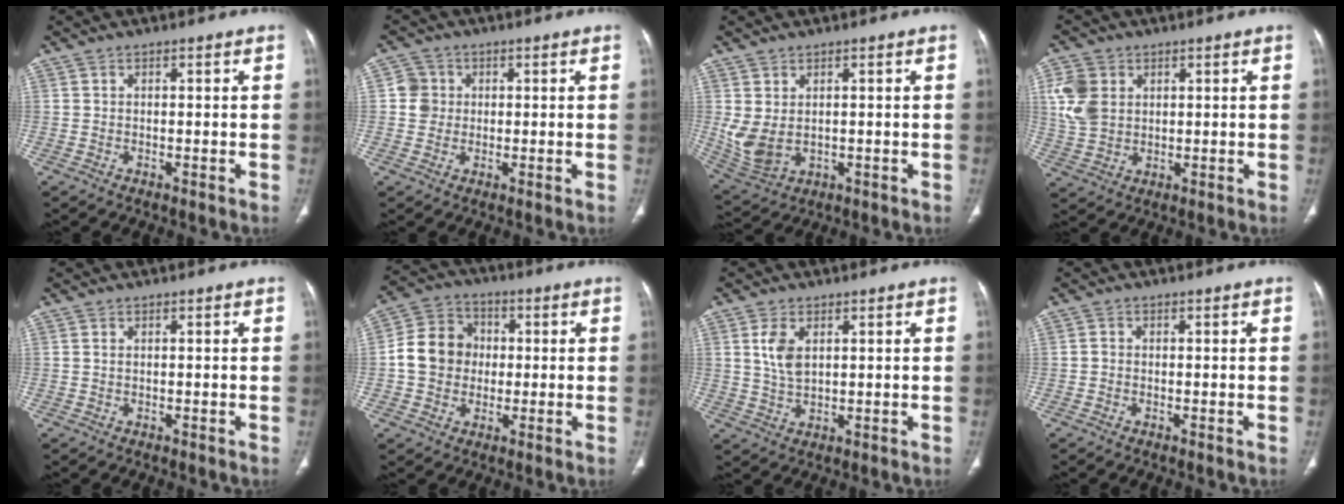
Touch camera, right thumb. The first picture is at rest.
{"total": 4.1, "force": [0.4, 4.0, 0.9], "torque": [0.005, 0.005, 0.004]}
{"total": 6.9, "force": [0.8, 4.5, 5.1], "torque": [-0.111, -0.005, 0.034]}
{"total": 8.5, "force": [2.4, 6.6, 4.8], "torque": [-0.092, -0.004, 0.052]}
{"total": 0.8, "force": [0.2, 0.5, 0.6], "torque": [-0.017, 0.002, 0.006]}
{"total": 10.9, "force": [-0.1, 9.5, 5.2], "torque": [-0.073, 0.024, -0.011]}
{"total": 5.7, "force": [1.8, 3.2, 4.3], "torque": [-0.086, -0.006, 0.040]}
{"total": 0.9, "force": [-0.2, 0.7, 0.4], "torque": [-0.006, 0.002, -0.006]}